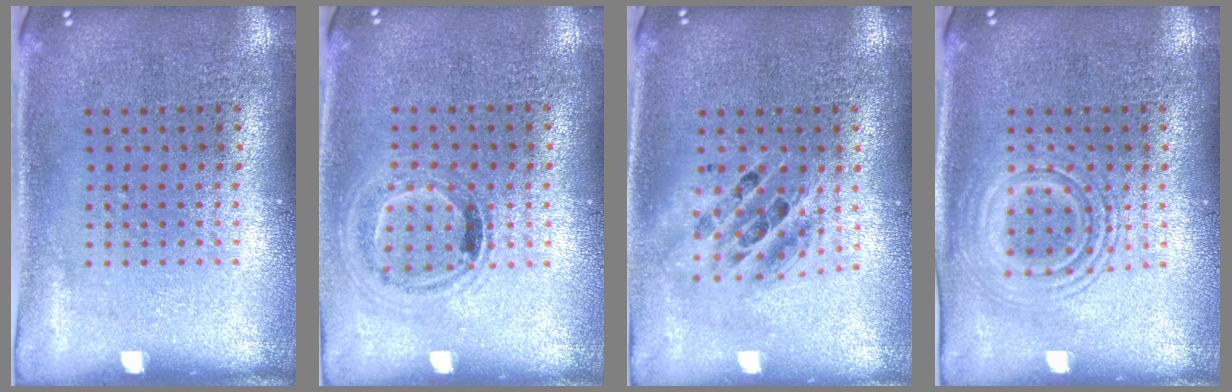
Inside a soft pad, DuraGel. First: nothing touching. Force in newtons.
{"total": 1.0, "press": 0.9, "slide": 0.4}
{"total": 1.5, "press": 1.3, "slide": 0.8}
{"total": 2.3, "press": 2.3, "slide": 0.4}